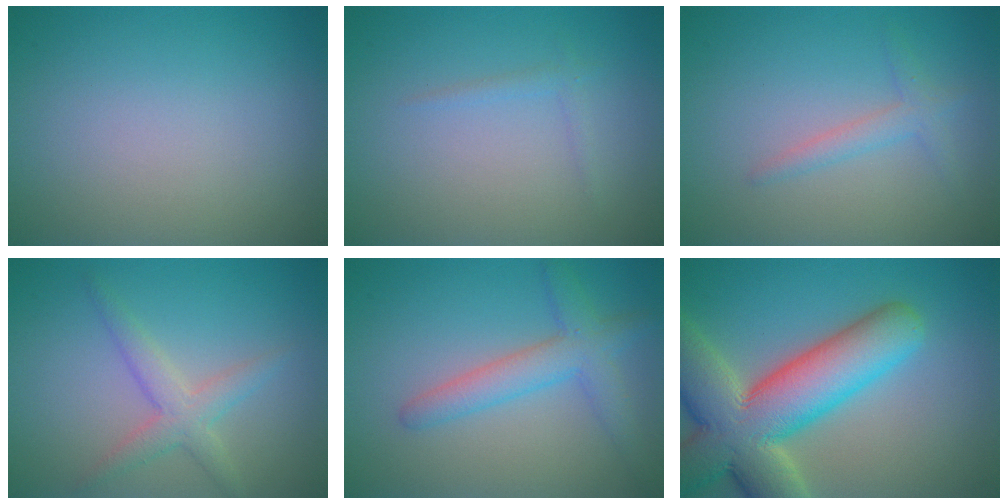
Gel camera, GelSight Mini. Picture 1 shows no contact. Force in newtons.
{"total": 0.8, "press": 0.8, "slide": 0.0}
{"total": 1.7, "press": 1.7, "slide": 0.1}
{"total": 2.8, "press": 2.8, "slide": 0.1}
{"total": 3.9, "press": 3.8, "slide": 0.1}
{"total": 12.3, "press": 12.2, "slide": 1.0}